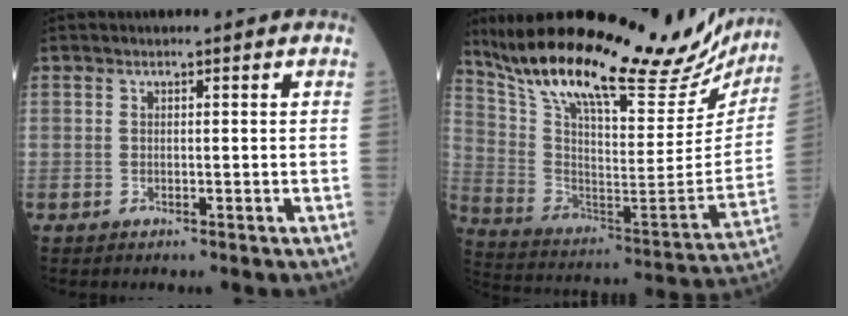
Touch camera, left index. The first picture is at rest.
{"total": 33.6, "force": [27.8, 8.9, 16.7], "torque": [-0.288, -0.039, 0.399]}